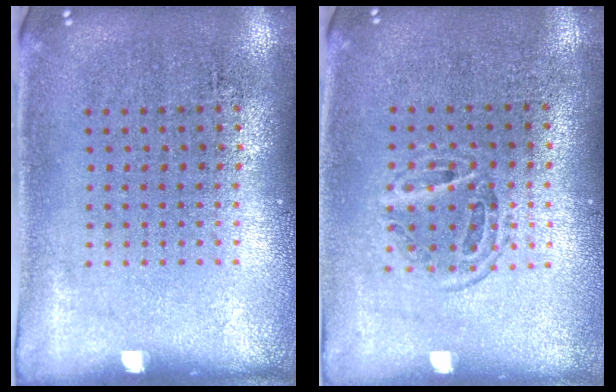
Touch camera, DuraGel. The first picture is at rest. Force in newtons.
{"total": 1.2, "press": 1.0, "slide": 0.7}